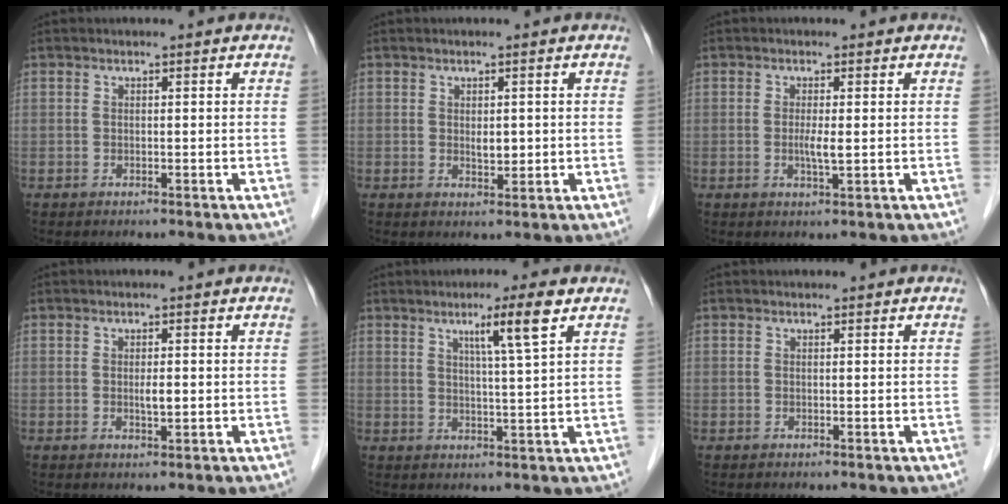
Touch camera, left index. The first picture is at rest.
{"total": 1.8, "force": [0.0, 1.0, 1.6], "torque": [-0.026, -0.006, 0.003]}
{"total": 2.1, "force": [-0.3, 0.1, 2.1], "torque": [-0.044, -0.007, -0.004]}
{"total": 1.7, "force": [-0.3, 0.4, 1.6], "torque": [-0.029, -0.004, -0.004]}
{"total": 5.8, "force": [3.0, -1.0, 4.8], "torque": [-0.083, -0.003, 0.051]}
{"total": 0.0}